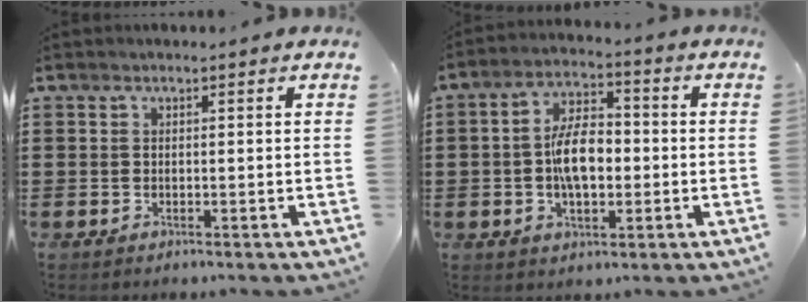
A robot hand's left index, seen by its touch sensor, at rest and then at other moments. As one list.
[{"total": 7.8, "force": [-0.8, 4.0, 6.7], "torque": [-0.134, 0.002, -0.023]}]